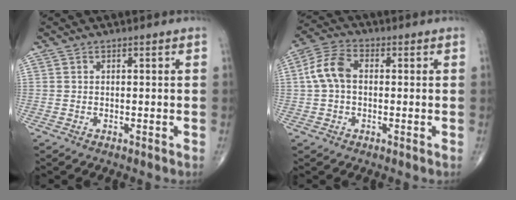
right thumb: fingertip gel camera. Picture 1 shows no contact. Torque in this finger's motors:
{"motor_torque": [0.02, 0.04, -0.02, -0.12, 0.07]}